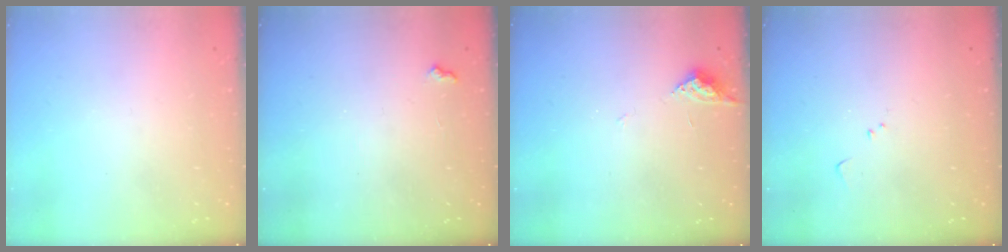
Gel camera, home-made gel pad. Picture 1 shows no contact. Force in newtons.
{"total": 4.8, "press": 4.8, "slide": 0.7}
{"total": 4.3, "press": 4.2, "slide": 0.6}
{"total": 5.8, "press": 5.7, "slide": 0.7}